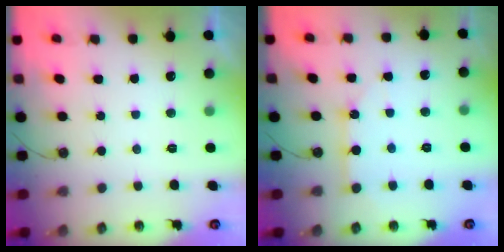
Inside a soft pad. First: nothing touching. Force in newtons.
{"total": 5.3, "press": 5.3, "slide": 0.1}